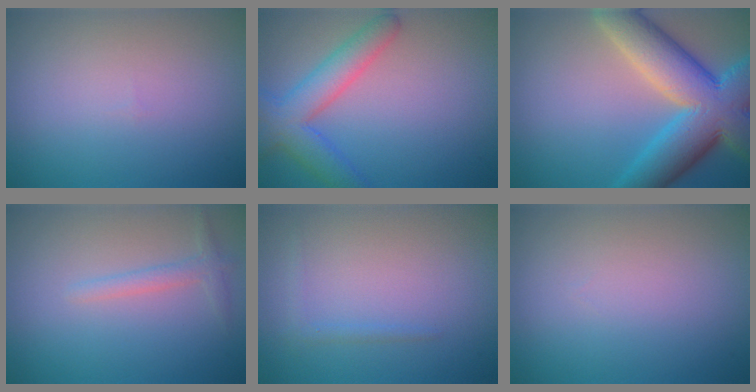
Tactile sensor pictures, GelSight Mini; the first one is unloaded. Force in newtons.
{"total": 5.3, "press": 5.3, "slide": 0.2}
{"total": 11.3, "press": 11.3, "slide": 0.5}
{"total": 1.5, "press": 1.5, "slide": 0.0}
{"total": 1.1, "press": 1.1, "slide": 0.1}
{"total": 0.0}